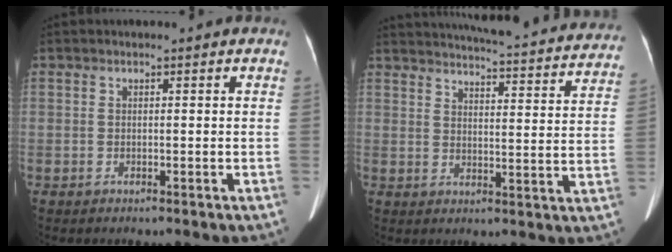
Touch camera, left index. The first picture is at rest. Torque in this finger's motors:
{"motor_torque": [0.83, -1.31, 0.23, 0.09]}